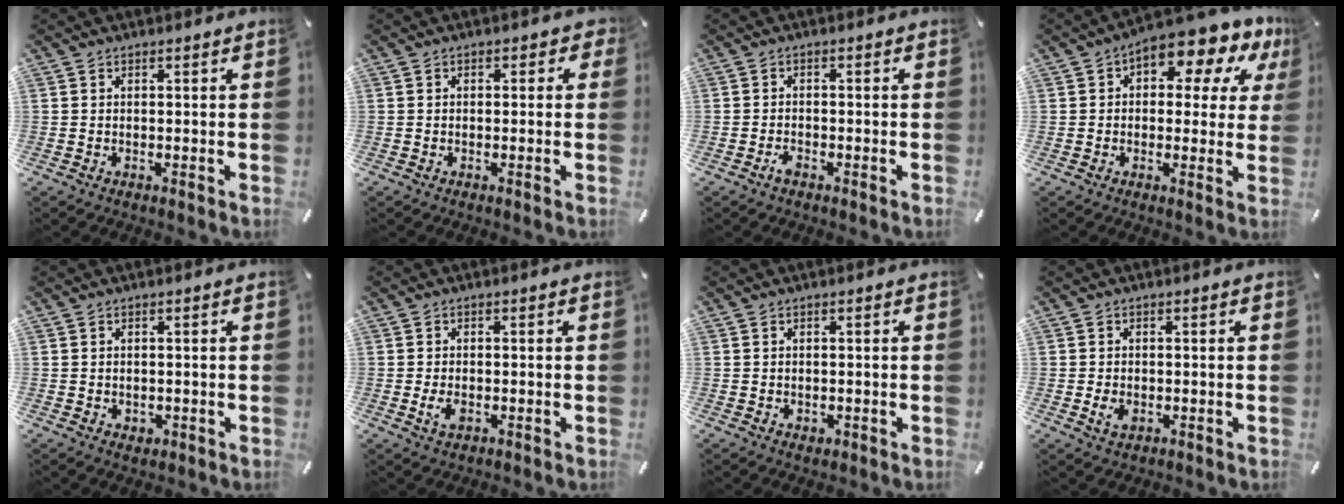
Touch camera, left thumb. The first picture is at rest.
{"total": 1.5, "force": [-0.4, 1.1, 0.9], "torque": [-0.009, 0.005, -0.010]}
{"total": 1.7, "force": [-1.2, 0.8, 0.9], "torque": [-0.018, 0.005, -0.023]}
{"total": 11.1, "force": [6.8, 5.2, 7.1], "torque": [-0.102, -0.051, 0.116]}
{"total": 1.2, "force": [-0.1, 1.1, 0.3], "torque": [-0.007, 0.005, -0.004]}
{"total": 3.0, "force": [-0.8, 1.7, 2.2], "torque": [-0.059, -0.006, -0.018]}
{"total": 0.9, "force": [-0.1, 0.8, 0.2], "torque": [-0.005, 0.004, -0.004]}
{"total": 2.6, "force": [-0.7, 1.8, 1.7], "torque": [-0.045, -0.003, -0.015]}